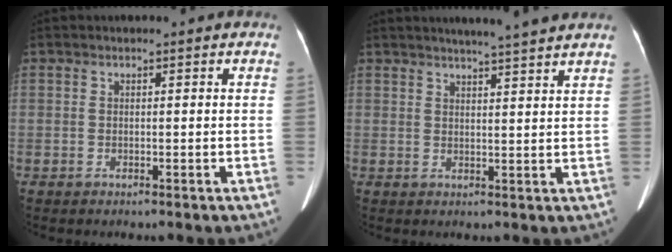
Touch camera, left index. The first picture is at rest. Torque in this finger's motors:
{"motor_torque": [0.84, -1.30, 0.23, 0.09]}